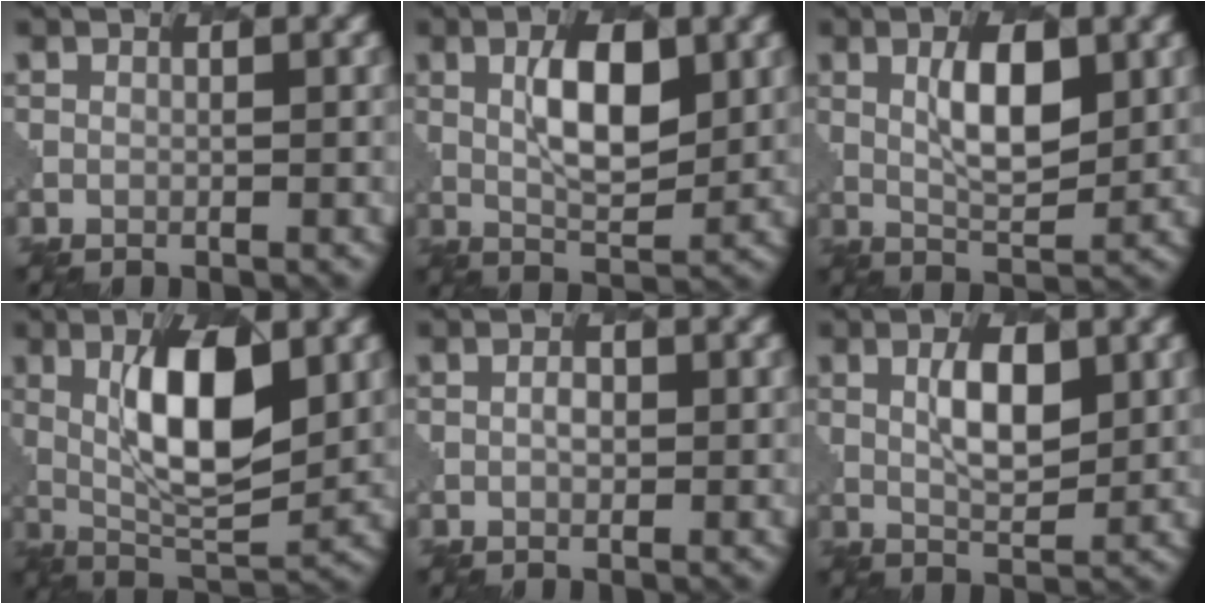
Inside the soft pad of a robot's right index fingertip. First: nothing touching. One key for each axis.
{"total": 5.5, "fx": 1.3, "fy": 2.3, "fz": 4.9, "tx": -0.086, "ty": 0.002, "tz": 0.025}
{"total": 5.1, "fx": 1.3, "fy": 2.0, "fz": 4.6, "tx": -0.082, "ty": 0.001, "tz": 0.026}
{"total": 8.9, "fx": 1.9, "fy": 3.3, "fz": 8.1, "tx": -0.135, "ty": -0.003, "tz": 0.034}
{"total": 1.2, "fx": 0.0, "fy": 0.8, "fz": 0.9, "tx": -0.012, "ty": 0.003, "tz": -0.002}
{"total": 4.1, "fx": 1.1, "fy": 1.7, "fz": 3.6, "tx": -0.068, "ty": 0.001, "tz": 0.023}